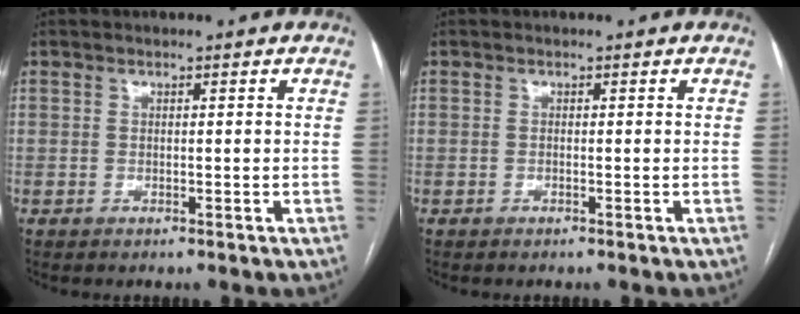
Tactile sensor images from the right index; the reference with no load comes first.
{"total": 0.0}